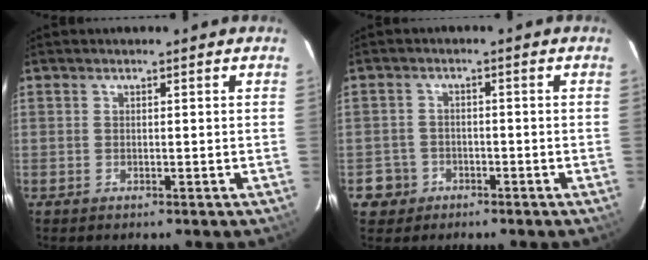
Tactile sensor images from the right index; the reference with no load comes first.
{"total": 4.5, "force": [-2.0, 4.1, 0.1], "torque": [-0.017, 0.021, -0.033]}